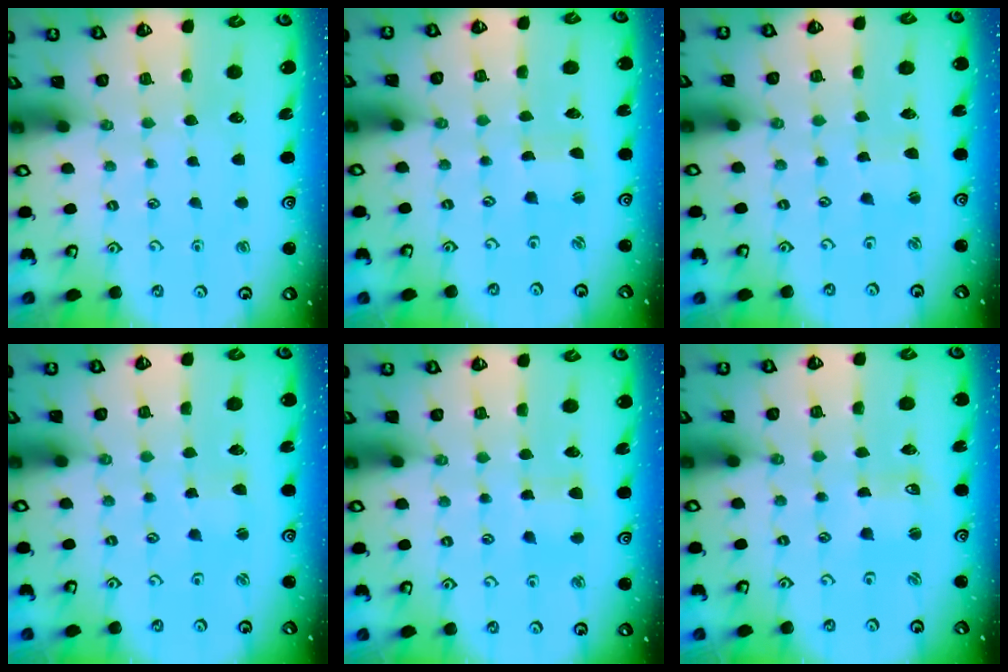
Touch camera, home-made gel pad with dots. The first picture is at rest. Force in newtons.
{"total": 1.2, "press": 1.2, "slide": 0.0}
{"total": 2.1, "press": 2.0, "slide": 0.3}
{"total": 2.0, "press": 2.0, "slide": 0.3}
{"total": 4.7, "press": 4.6, "slide": 0.7}
{"total": 1.7, "press": 1.6, "slide": 0.3}